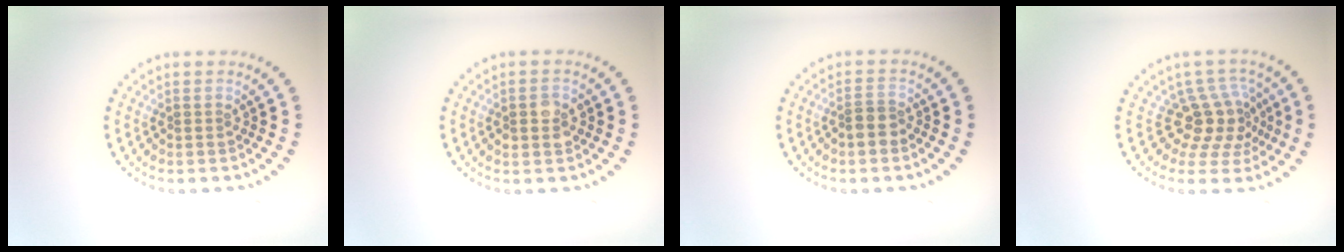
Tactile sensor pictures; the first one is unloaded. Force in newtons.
{"total": 2.5, "press": 2.5, "slide": 0.1}
{"total": 2.0, "press": 1.8, "slide": 1.1}
{"total": 4.0, "press": 3.1, "slide": 2.6}